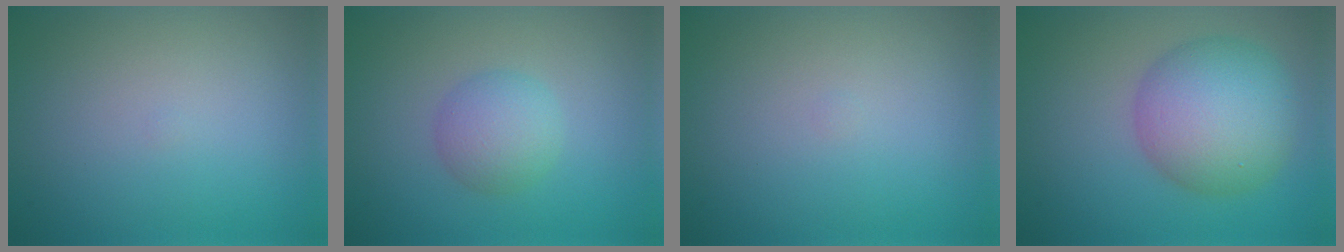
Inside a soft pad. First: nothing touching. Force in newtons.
{"total": 3.0, "press": 3.0, "slide": 0.1}
{"total": 0.0}
{"total": 7.9, "press": 7.8, "slide": 0.2}